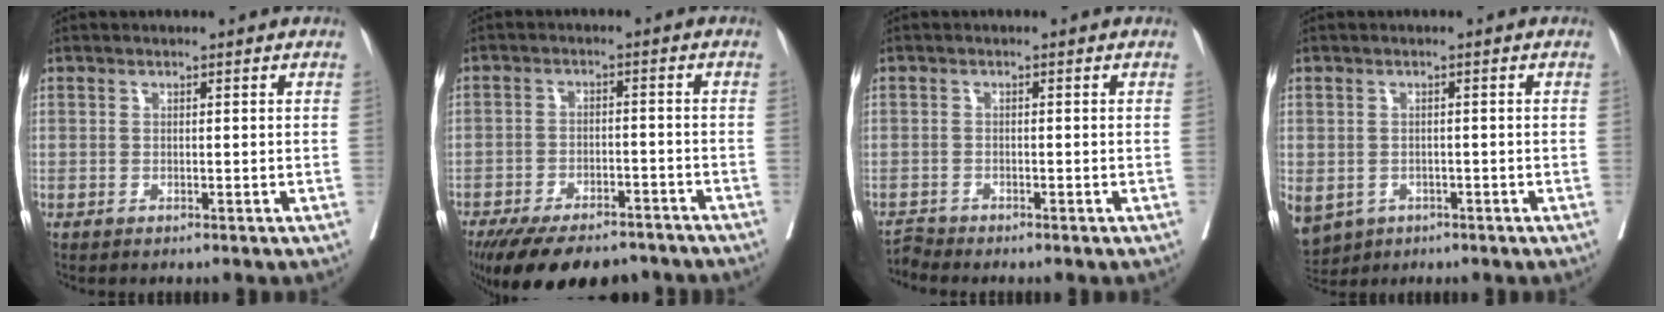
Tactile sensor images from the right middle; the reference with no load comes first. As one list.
[{"total": 16.2, "force": [-13.1, 6.1, 7.3], "torque": [-0.152, -0.014, -0.187]}, {"total": 1.6, "force": [-1.4, -0.5, -0.5], "torque": [0.008, -0.014, -0.027]}, {"total": 14.2, "force": [-6.4, 11.2, 5.9], "torque": [-0.185, -0.016, -0.081]}]